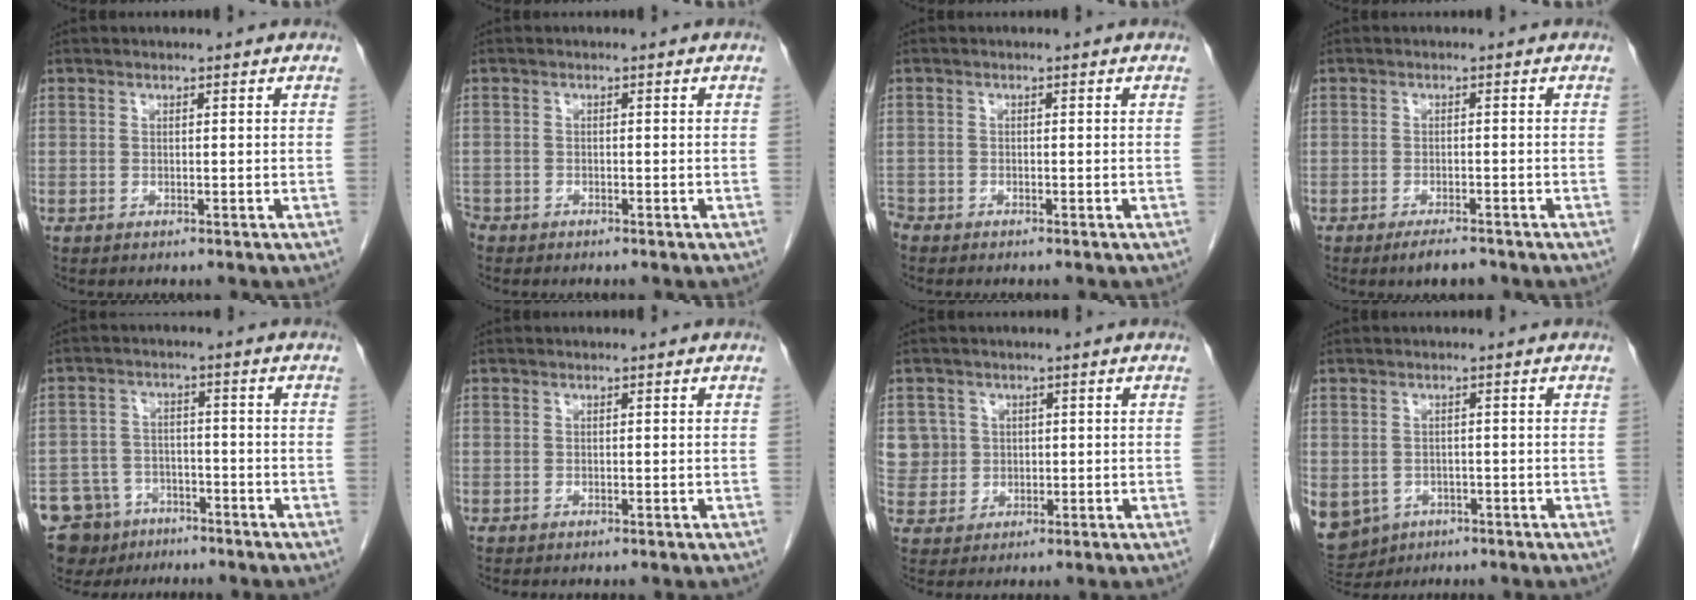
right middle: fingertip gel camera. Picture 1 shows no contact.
{"total": 2.2, "force": [-1.9, 1.1, 0.5], "torque": [-0.012, -0.001, -0.035]}
{"total": 1.5, "force": [-1.5, 0.4, 0.1], "torque": [-0.001, -0.002, -0.028]}
{"total": 3.2, "force": [-2.4, 0.6, 1.9], "torque": [-0.040, -0.007, -0.036]}
{"total": 10.2, "force": [-7.3, 7.0, 1.6], "torque": [-0.040, 0.015, -0.115]}
{"total": 0.0}
{"total": 6.2, "force": [1.8, 6.0, 0.3], "torque": [-0.003, 0.019, 0.044]}
{"total": 14.8, "force": [-6.4, 12.1, 5.5], "torque": [-0.175, -0.009, -0.080]}